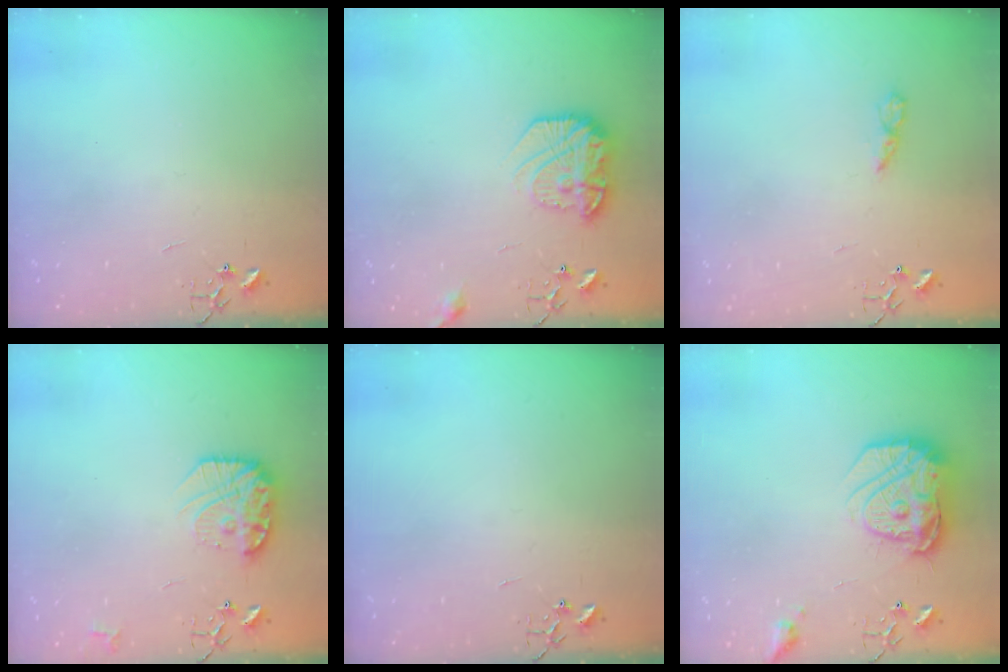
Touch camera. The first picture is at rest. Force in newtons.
{"total": 15.3, "press": 15.2, "slide": 1.0}
{"total": 5.8, "press": 5.7, "slide": 0.6}
{"total": 16.1, "press": 16.0, "slide": 1.4}
{"total": 0.0}
{"total": 18.2, "press": 18.2, "slide": 1.5}